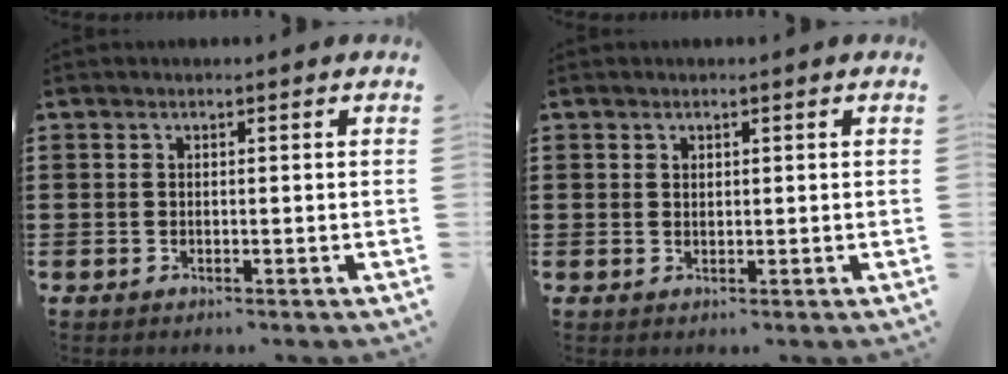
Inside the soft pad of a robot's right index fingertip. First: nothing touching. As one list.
[{"total": 0.7, "force": [0.7, 0.1, 0.1], "torque": [-0.002, 0.001, 0.014]}]